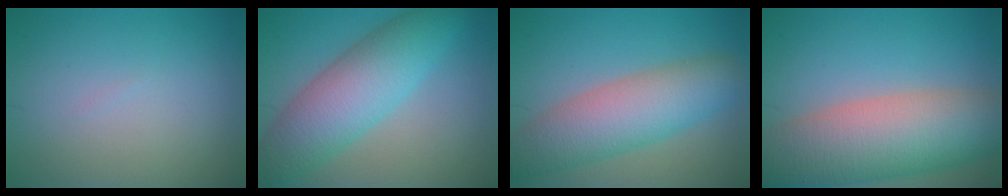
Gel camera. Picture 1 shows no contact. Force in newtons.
{"total": 7.9, "press": 7.9, "slide": 0.2}
{"total": 7.3, "press": 7.3, "slide": 0.3}
{"total": 11.8, "press": 11.8, "slide": 0.6}